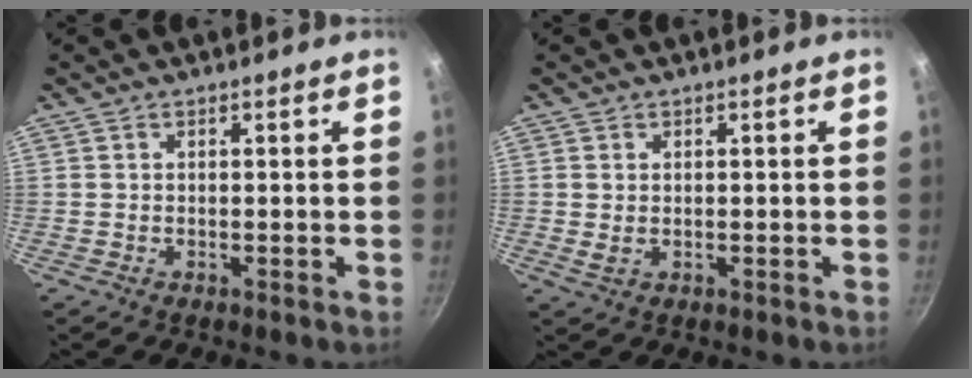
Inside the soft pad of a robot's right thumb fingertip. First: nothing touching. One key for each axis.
{"total": 1.7, "fx": 0.2, "fy": 1.2, "fz": 1.2, "tx": -0.021, "ty": -0.003, "tz": 0.005}